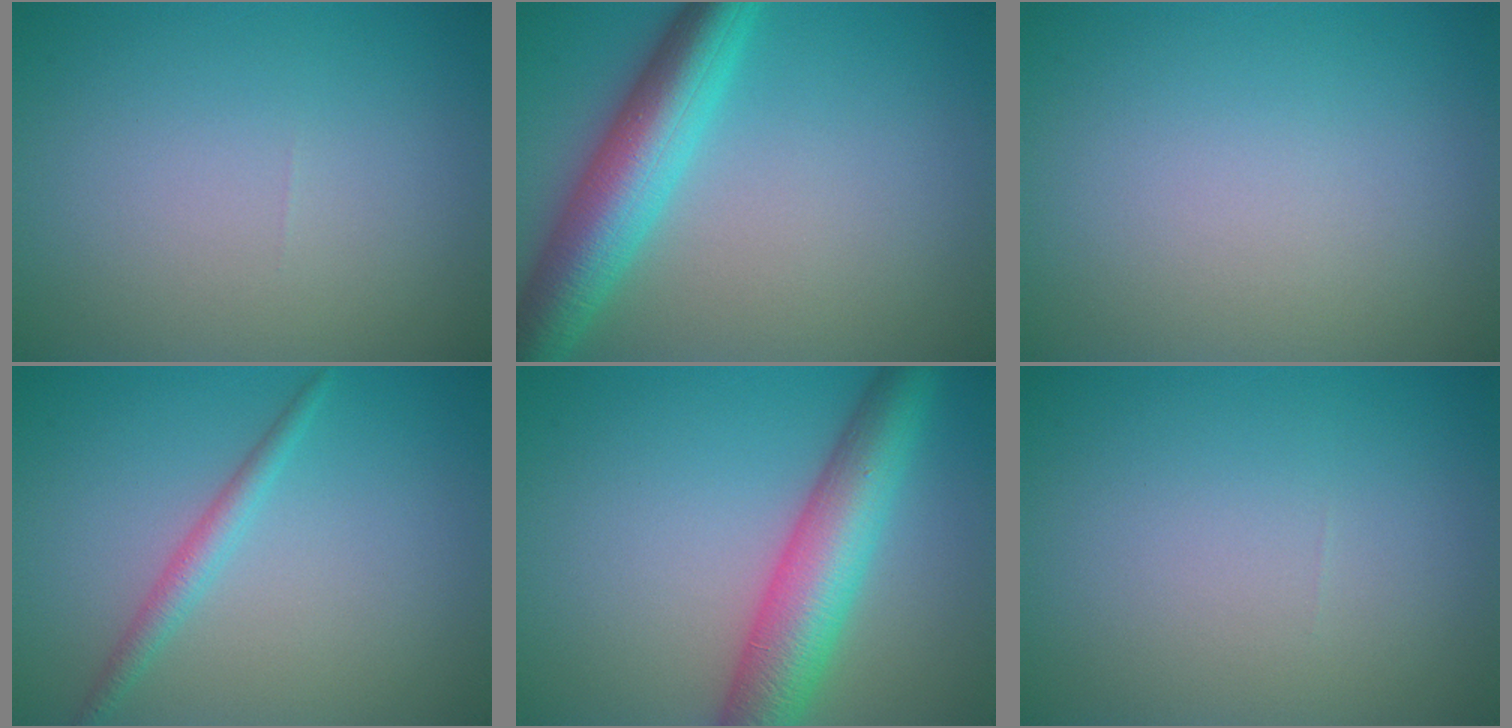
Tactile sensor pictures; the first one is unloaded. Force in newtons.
{"total": 7.4, "press": 7.4, "slide": 0.2}
{"total": 0.0}
{"total": 1.8, "press": 1.8, "slide": 0.1}
{"total": 7.2, "press": 7.2, "slide": 0.3}
{"total": 0.0}